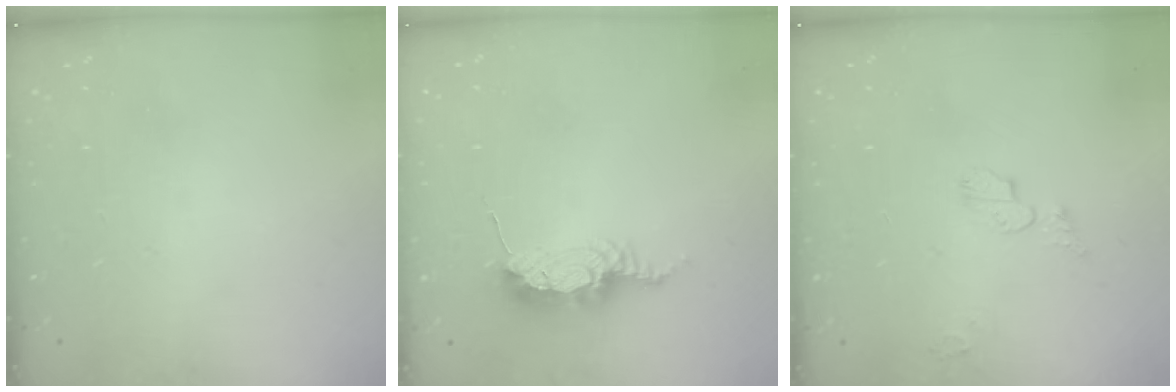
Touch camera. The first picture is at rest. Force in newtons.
{"total": 9.2, "press": 9.2, "slide": 0.2}
{"total": 5.4, "press": 5.4, "slide": 0.2}